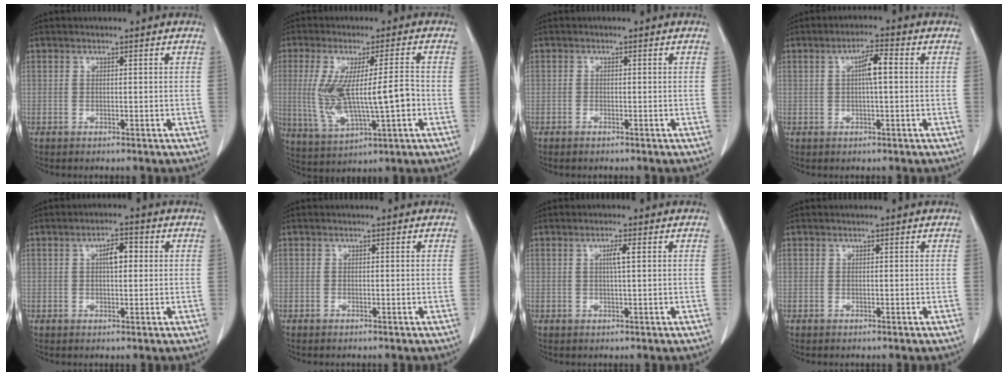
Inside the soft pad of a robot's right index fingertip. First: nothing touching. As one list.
[{"total": 12.0, "force": [-1.0, 2.1, 11.8], "torque": [-0.232, 0.001, -0.008]}, {"total": 0.6, "force": [-0.5, 0.2, 0.3], "torque": [-0.004, 0.001, -0.007]}, {"total": 4.1, "force": [0.6, 0.5, 4.0], "torque": [-0.067, 0.009, 0.006]}, {"total": 3.7, "force": [0.7, 1.4, 3.3], "torque": [-0.054, 0.010, 0.009]}, {"total": 0.0}, {"total": 2.2, "force": [0.6, 0.0, 2.1], "torque": [-0.036, 0.001, 0.009]}, {"total": 0.0}]